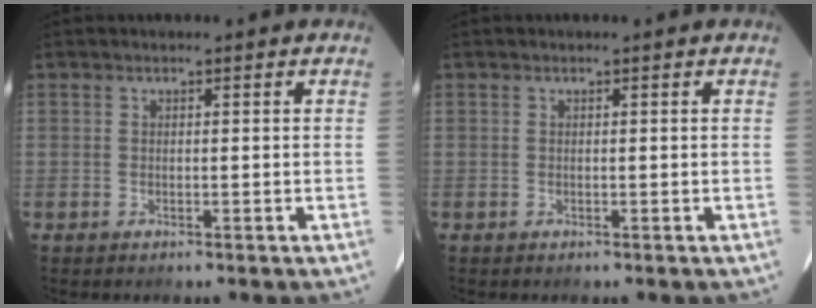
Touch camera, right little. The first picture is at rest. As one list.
[{"total": 0.0}]